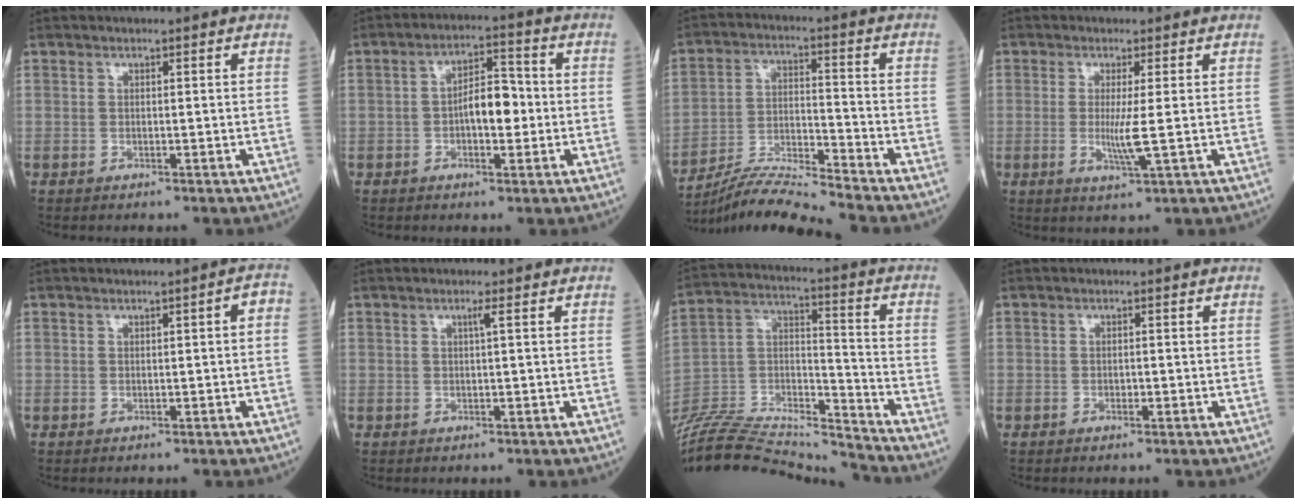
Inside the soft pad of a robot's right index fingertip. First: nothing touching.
{"total": 6.6, "force": [-0.9, 2.6, 6.0], "torque": [-0.101, 0.018, -0.015]}
{"total": 9.8, "force": [-9.2, -1.9, 2.5], "torque": [-0.051, -0.001, -0.172]}
{"total": 4.4, "force": [-0.3, -0.4, 4.4], "torque": [-0.090, -0.013, -0.004]}
{"total": 1.7, "force": [0.0, 0.4, 1.6], "torque": [-0.017, 0.008, -0.002]}
{"total": 0.9, "force": [0.3, -0.3, 0.8], "torque": [-0.019, -0.002, 0.008]}
{"total": 24.1, "force": [-23.3, 1.2, 6.1], "torque": [-0.136, 0.006, -0.388]}
{"total": 0.9, "force": [-0.4, 0.3, 0.8], "torque": [-0.016, -0.001, -0.005]}